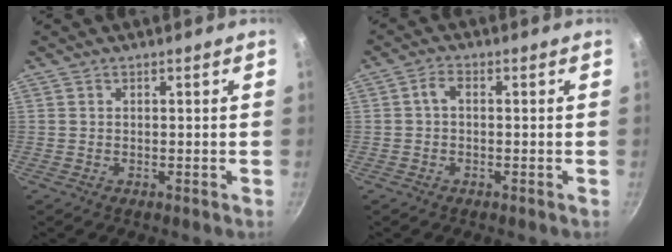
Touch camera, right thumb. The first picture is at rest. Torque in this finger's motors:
{"motor_torque": [0.01, 0.23, 0.52, 0.22, -0.02]}